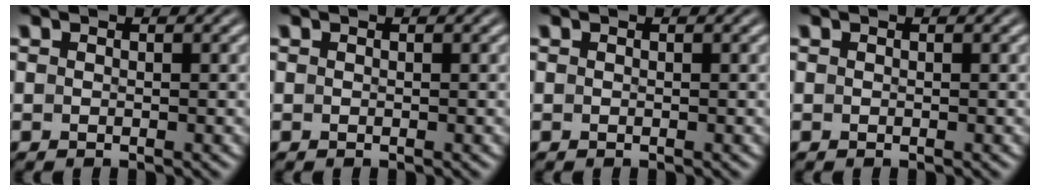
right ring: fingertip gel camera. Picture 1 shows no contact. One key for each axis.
{"total": 0.0}
{"total": 0.0}
{"total": 0.0}